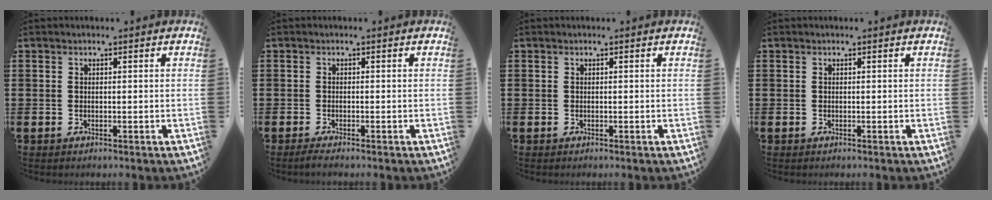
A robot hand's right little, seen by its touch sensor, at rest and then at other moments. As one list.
[{"total": 1.0, "force": [-0.6, 0.1, 0.7], "torque": [-0.012, -0.003, -0.012]}, {"total": 0.0}, {"total": 0.0}]